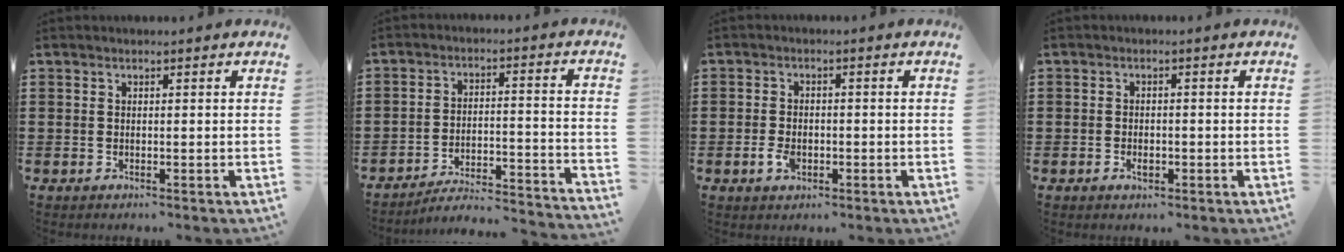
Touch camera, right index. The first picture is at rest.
{"total": 3.8, "force": [-3.5, 0.3, 1.3], "torque": [-0.038, -0.016, -0.078]}
{"total": 2.7, "force": [-1.0, 1.6, 1.9], "torque": [-0.045, -0.004, -0.019]}
{"total": 1.6, "force": [-0.7, 0.8, 1.2], "torque": [-0.023, -0.004, -0.010]}